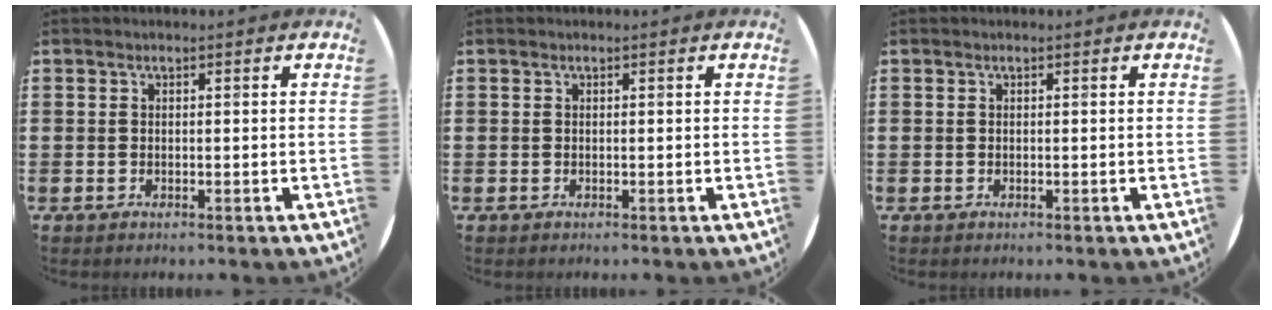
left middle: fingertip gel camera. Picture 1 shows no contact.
{"total": 0.0}
{"total": 0.0}